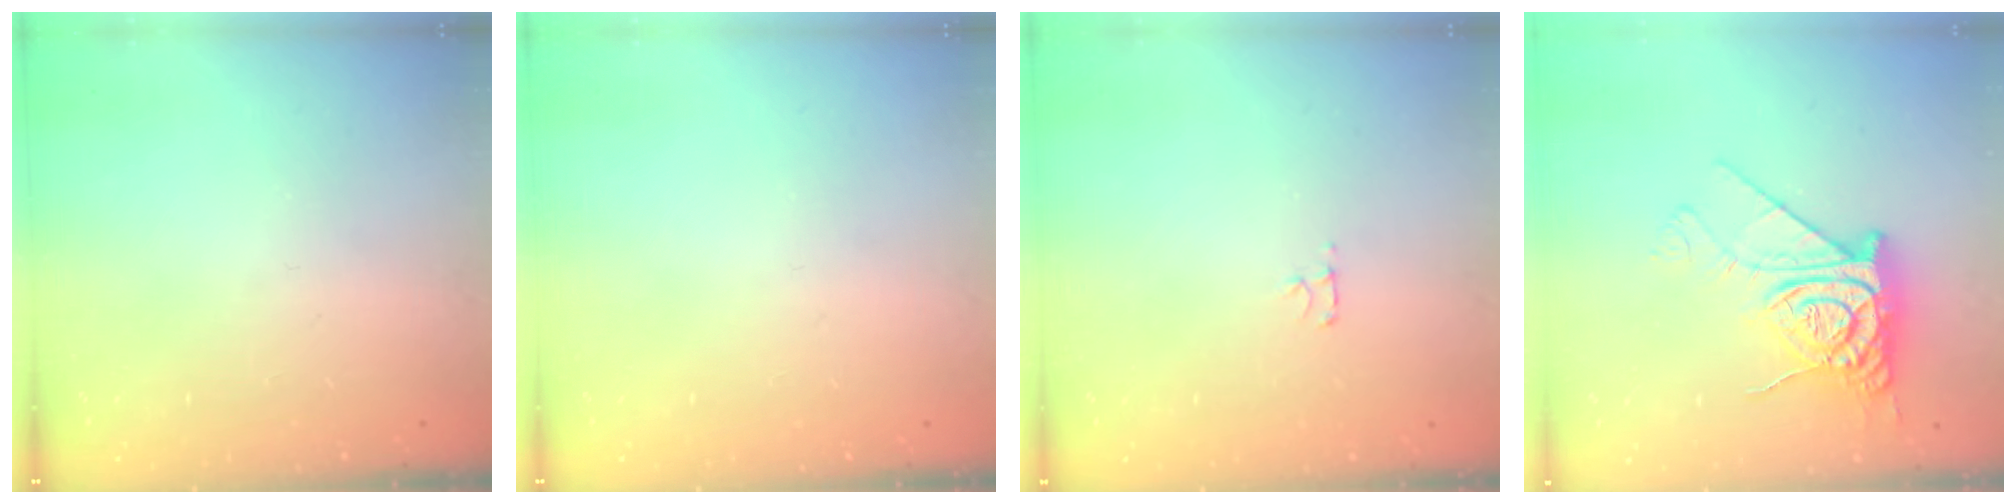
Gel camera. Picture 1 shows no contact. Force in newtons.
{"total": 0.0}
{"total": 3.1, "press": 3.1, "slide": 0.4}
{"total": 14.4, "press": 14.4, "slide": 1.3}